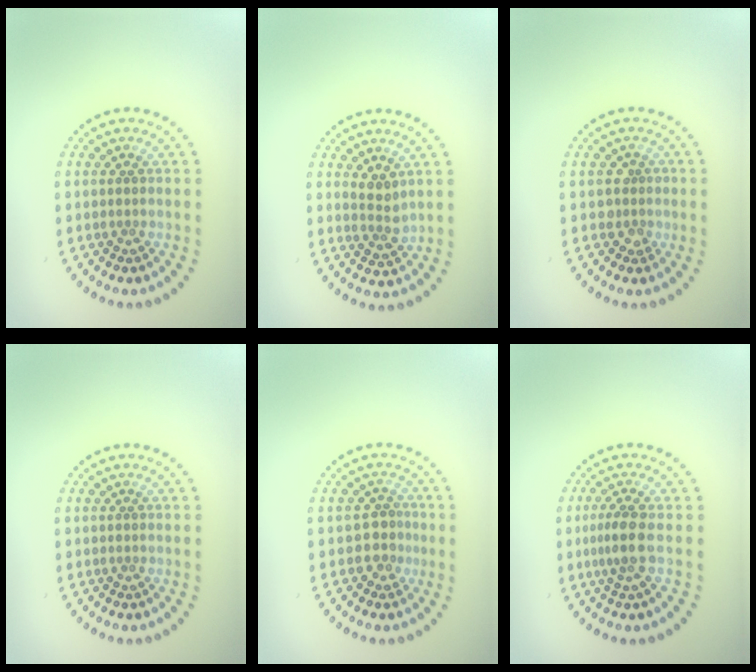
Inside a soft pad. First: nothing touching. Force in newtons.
{"total": 1.9, "press": 1.6, "slide": 1.0}
{"total": 1.5, "press": 1.3, "slide": 0.8}
{"total": 0.0}
{"total": 1.9, "press": 1.6, "slide": 1.0}
{"total": 2.4, "press": 1.9, "slide": 1.5}